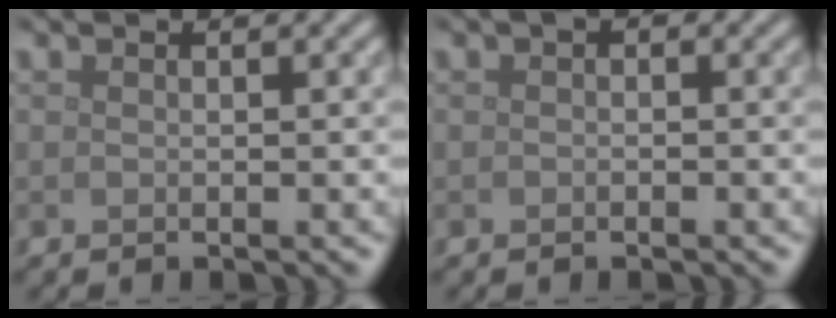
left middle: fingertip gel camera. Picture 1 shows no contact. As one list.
[{"total": 0.7, "force": [0.0, 0.4, 0.6], "torque": [-0.007, 0.000, -0.002]}]